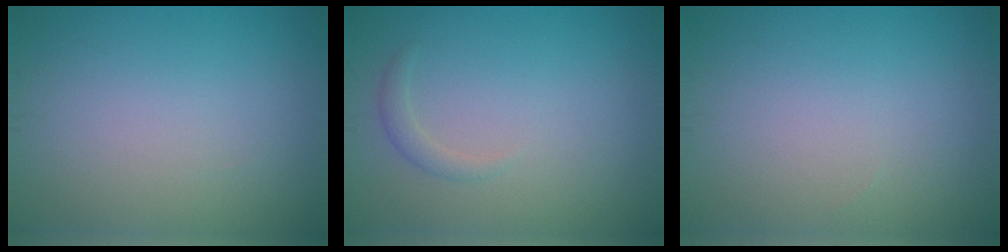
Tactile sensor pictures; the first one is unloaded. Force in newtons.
{"total": 1.1, "press": 1.1, "slide": 0.0}
{"total": 0.0}